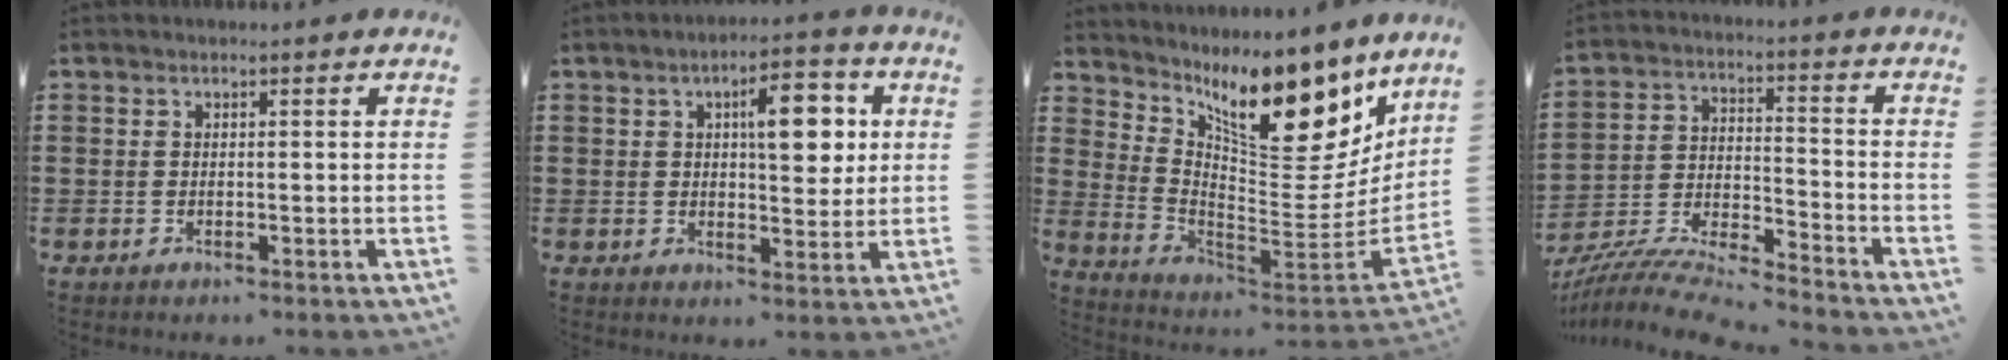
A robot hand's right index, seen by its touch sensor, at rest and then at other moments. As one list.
[{"total": 8.4, "force": [2.4, 3.6, 7.2], "torque": [-0.098, -0.006, 0.029]}, {"total": 13.8, "force": [9.6, 4.7, 8.6], "torque": [-0.143, -0.081, 0.157]}, {"total": 7.7, "force": [-7.4, 0.4, 2.1], "torque": [-0.049, -0.003, -0.150]}]